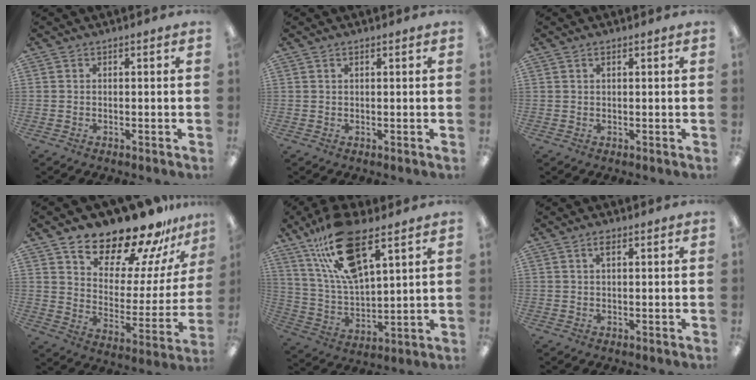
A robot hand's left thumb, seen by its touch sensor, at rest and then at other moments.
{"total": 0.8, "force": [0.4, 0.3, 0.6], "torque": [-0.013, 0.001, 0.008]}
{"total": 1.0, "force": [0.5, 0.4, 0.8], "torque": [-0.008, -0.001, 0.007]}
{"total": 19.7, "force": [17.6, 6.2, 6.3], "torque": [-0.106, -0.146, 0.301]}
{"total": 18.5, "force": [11.9, 6.5, 12.5], "torque": [-0.249, -0.041, 0.205]}
{"total": 2.1, "force": [1.2, 0.8, 1.6], "torque": [-0.027, 0.001, 0.018]}